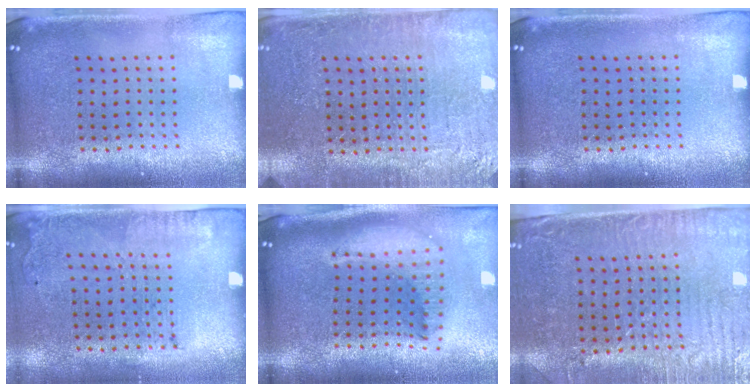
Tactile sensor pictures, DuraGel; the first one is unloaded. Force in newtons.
{"total": 2.8, "press": 2.8, "slide": 0.4}
{"total": 0.0}
{"total": 1.7, "press": 1.1, "slide": 1.3}
{"total": 2.1, "press": 1.6, "slide": 1.3}
{"total": 3.2, "press": 2.8, "slide": 1.6}